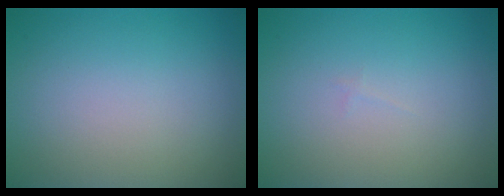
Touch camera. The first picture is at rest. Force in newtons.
{"total": 0.0}